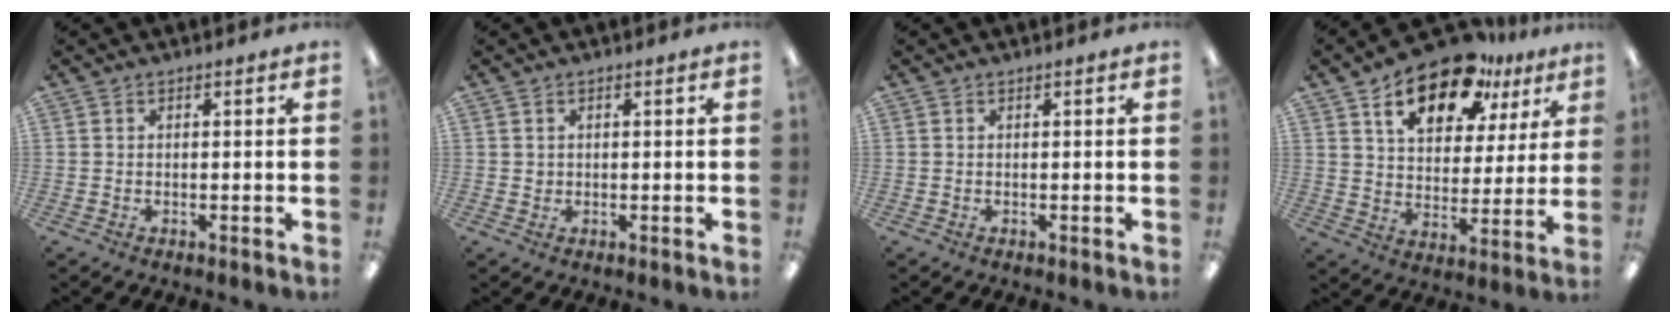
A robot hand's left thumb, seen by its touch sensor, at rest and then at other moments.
{"total": 0.9, "force": [0.3, 0.8, 0.1], "torque": [-0.003, 0.006, 0.004]}
{"total": 0.0}
{"total": 16.6, "force": [11.1, 8.6, 8.9], "torque": [-0.138, -0.054, 0.191]}